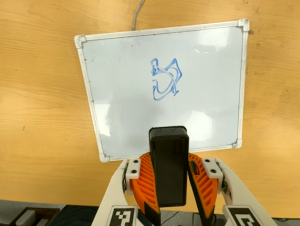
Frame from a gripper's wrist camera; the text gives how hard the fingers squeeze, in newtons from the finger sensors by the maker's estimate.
{"total": 9.5, "left": 9.6, "right": 9.4}